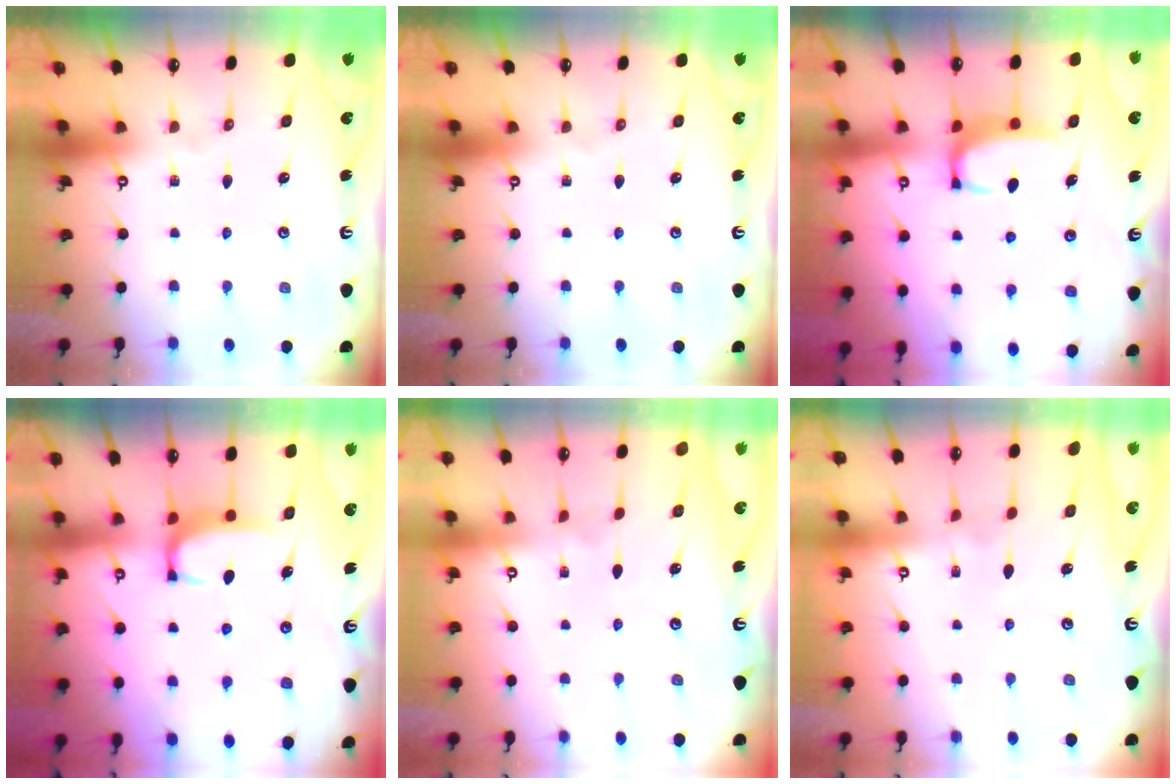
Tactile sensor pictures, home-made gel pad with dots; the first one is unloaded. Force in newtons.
{"total": 0.0}
{"total": 2.9, "press": 2.8, "slide": 0.5}
{"total": 1.9, "press": 1.9, "slide": 0.5}
{"total": 4.8, "press": 4.8, "slide": 0.1}
{"total": 2.9, "press": 2.8, "slide": 0.5}